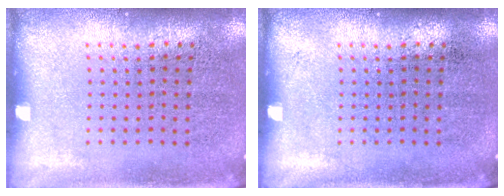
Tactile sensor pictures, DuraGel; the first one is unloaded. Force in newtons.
{"total": 0.0}